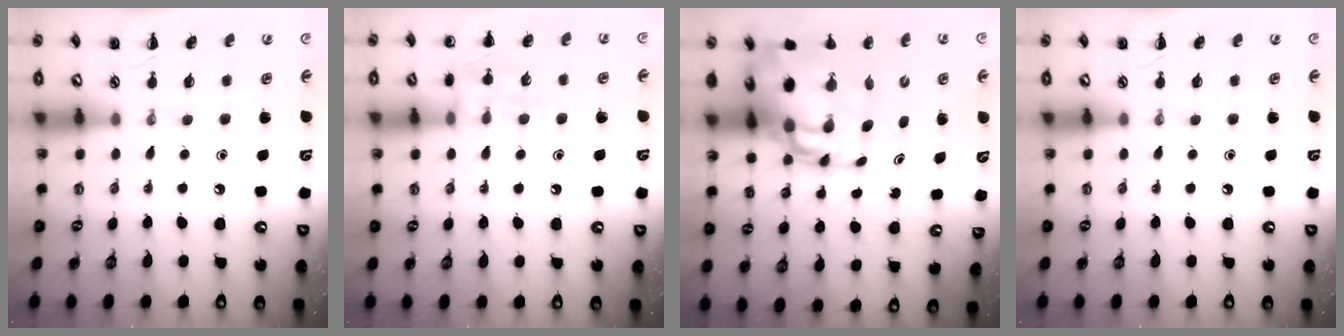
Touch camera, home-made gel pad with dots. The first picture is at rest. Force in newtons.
{"total": 10.2, "press": 10.1, "slide": 1.4}
{"total": 18.9, "press": 18.1, "slide": 5.4}
{"total": 0.0}